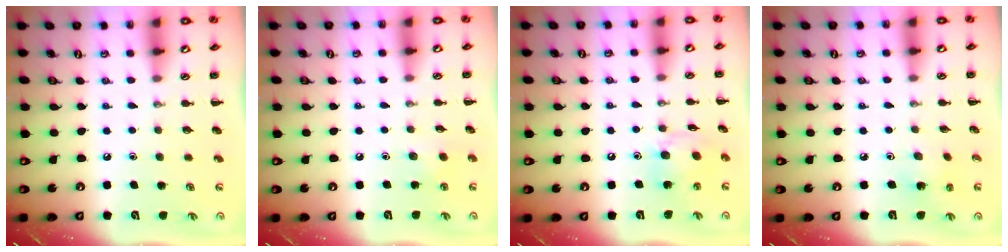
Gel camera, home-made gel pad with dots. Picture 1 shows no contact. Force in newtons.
{"total": 3.4, "press": 3.2, "slide": 0.9}
{"total": 11.3, "press": 11.2, "slide": 1.3}
{"total": 2.0, "press": 1.9, "slide": 0.8}